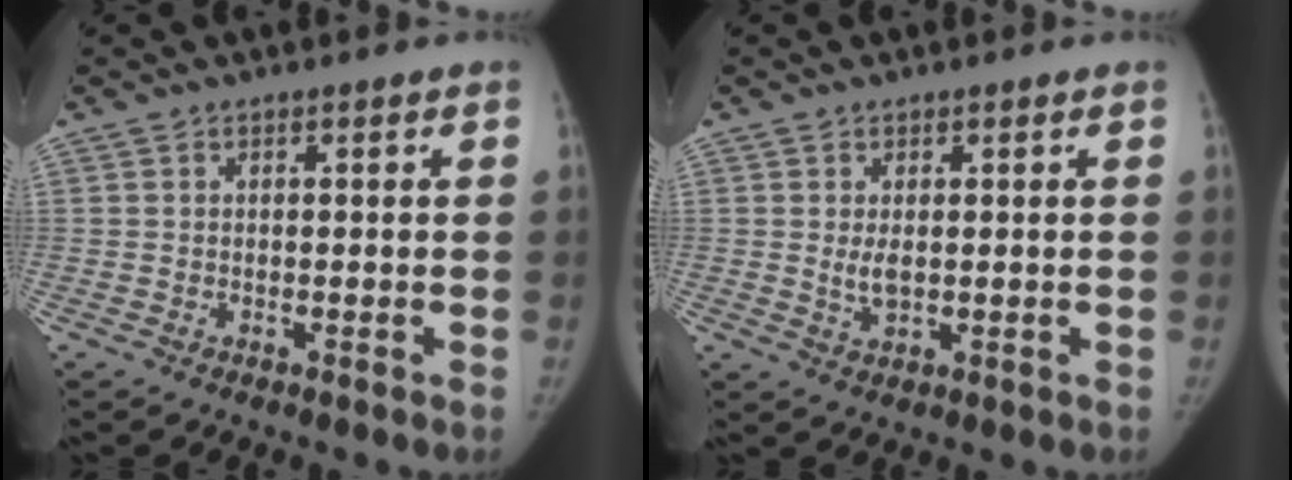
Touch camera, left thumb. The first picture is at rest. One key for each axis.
{"total": 2.8, "fx": 0.3, "fy": 1.4, "fz": 2.4, "tx": -0.042, "ty": -0.008, "tz": 0.012}